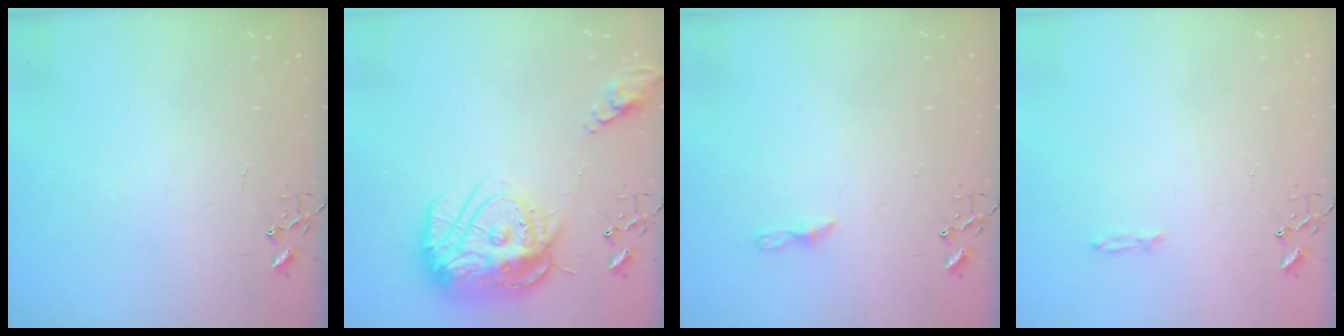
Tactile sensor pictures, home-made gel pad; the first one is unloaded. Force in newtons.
{"total": 18.8, "press": 18.8, "slide": 1.8}
{"total": 3.7, "press": 3.7, "slide": 0.4}
{"total": 3.6, "press": 3.6, "slide": 0.4}